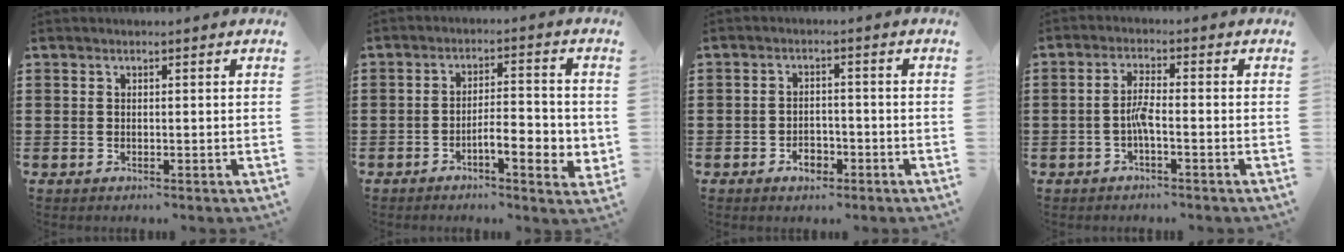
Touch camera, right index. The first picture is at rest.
{"total": 5.7, "force": [-2.0, 1.9, 5.1], "torque": [-0.070, -0.002, -0.038]}
{"total": 3.0, "force": [-1.8, 1.9, 1.6], "torque": [-0.032, 0.002, -0.035]}
{"total": 3.3, "force": [-1.2, 0.5, 3.0], "torque": [-0.063, 0.000, -0.025]}